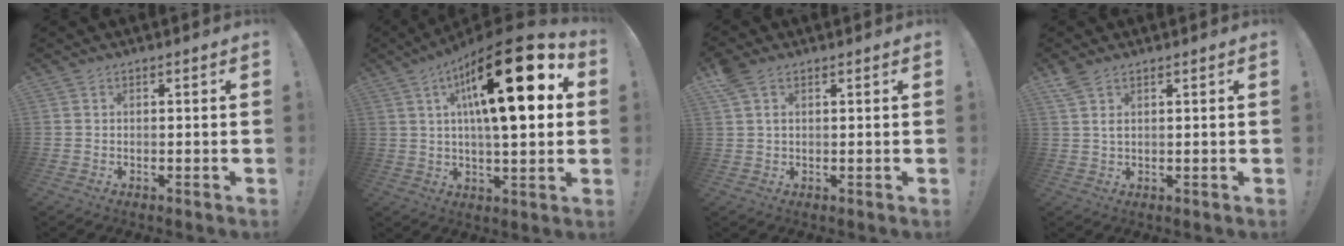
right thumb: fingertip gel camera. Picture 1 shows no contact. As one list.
[{"total": 25.0, "force": [7.4, 7.3, 22.8], "torque": [-0.365, -0.031, 0.110]}, {"total": 3.0, "force": [1.5, 1.8, 1.8], "torque": [-0.042, 0.005, 0.030]}, {"total": 2.7, "force": [1.7, 1.0, 1.9], "torque": [-0.045, -0.002, 0.032]}]